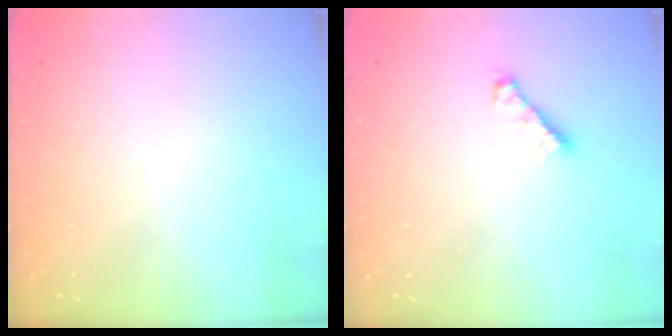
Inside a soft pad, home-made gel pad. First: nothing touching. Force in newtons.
{"total": 3.5, "press": 3.4, "slide": 0.7}